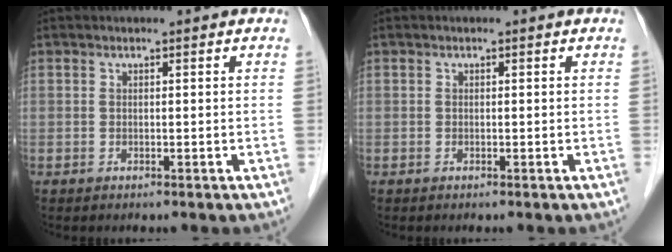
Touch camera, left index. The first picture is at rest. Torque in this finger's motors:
{"motor_torque": [0.00, 0.00, 0.00, 0.00]}